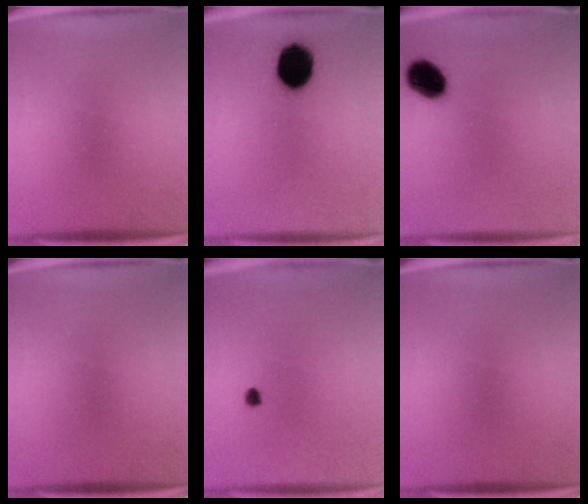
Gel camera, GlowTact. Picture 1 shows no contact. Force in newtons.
{"total": 12.7}
{"total": 8.8}
{"total": 0.0}
{"total": 0.9}
{"total": 0.0}